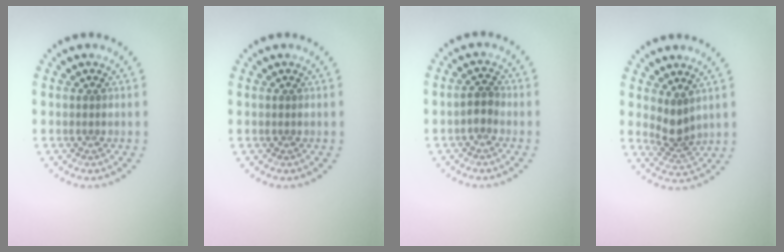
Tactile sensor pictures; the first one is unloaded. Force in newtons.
{"total": 0.0}
{"total": 1.3, "press": 1.1, "slide": 0.6}
{"total": 2.3, "press": 1.7, "slide": 1.5}